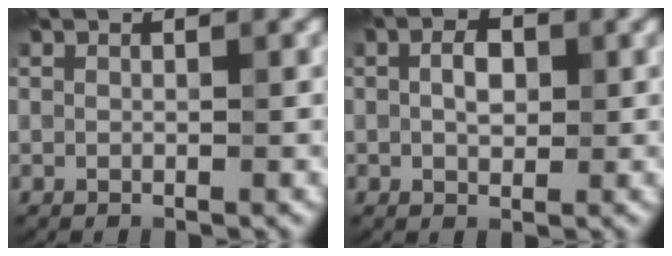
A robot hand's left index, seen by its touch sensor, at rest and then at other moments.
{"total": 2.4, "force": [0.2, 1.5, 1.9], "torque": [-0.035, 0.003, 0.000]}